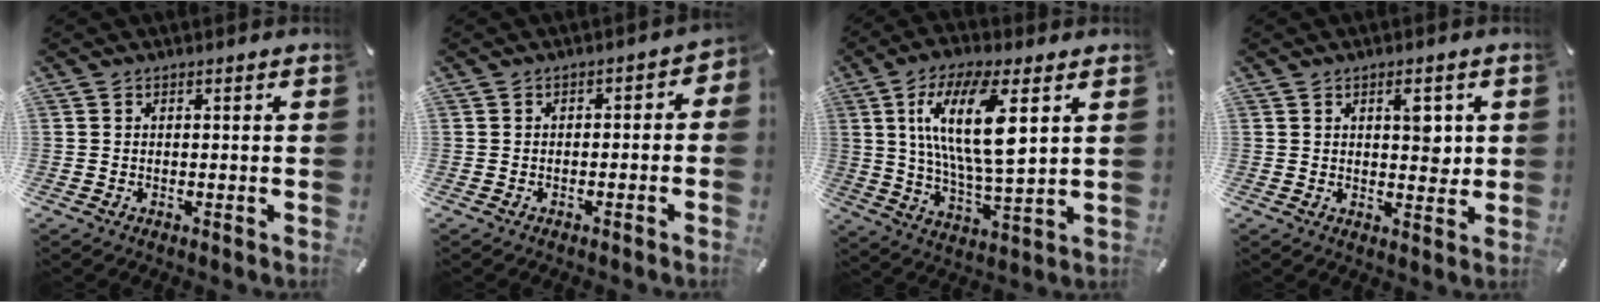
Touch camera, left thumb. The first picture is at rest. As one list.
[{"total": 2.7, "force": [-1.8, 1.5, 1.2], "torque": [-0.013, 0.011, -0.038]}, {"total": 16.9, "force": [5.8, 5.4, 14.9], "torque": [-0.291, -0.010, 0.088]}, {"total": 5.5, "force": [1.8, 2.7, 4.4], "torque": [-0.051, -0.009, 0.020]}]